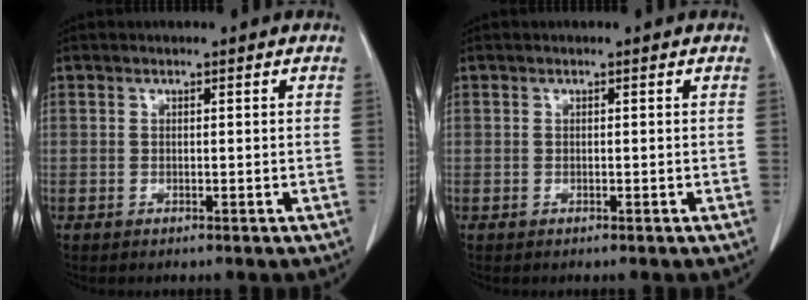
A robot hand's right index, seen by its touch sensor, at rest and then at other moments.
{"total": 0.0}